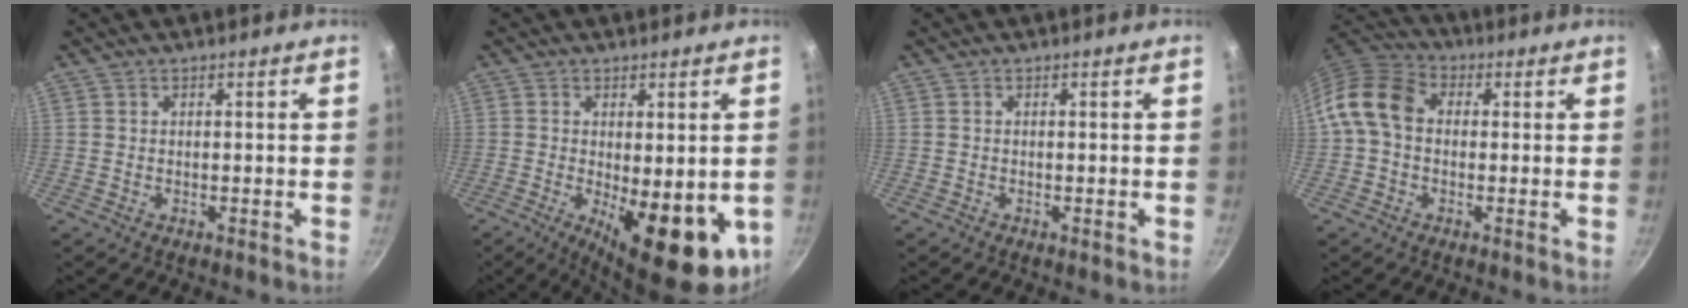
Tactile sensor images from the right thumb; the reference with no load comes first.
{"total": 14.1, "force": [-2.7, 5.4, 12.7], "torque": [-0.151, -0.016, -0.022]}
{"total": 0.0}
{"total": 9.4, "force": [0.4, 7.2, 6.0], "torque": [-0.096, 0.025, -0.014]}